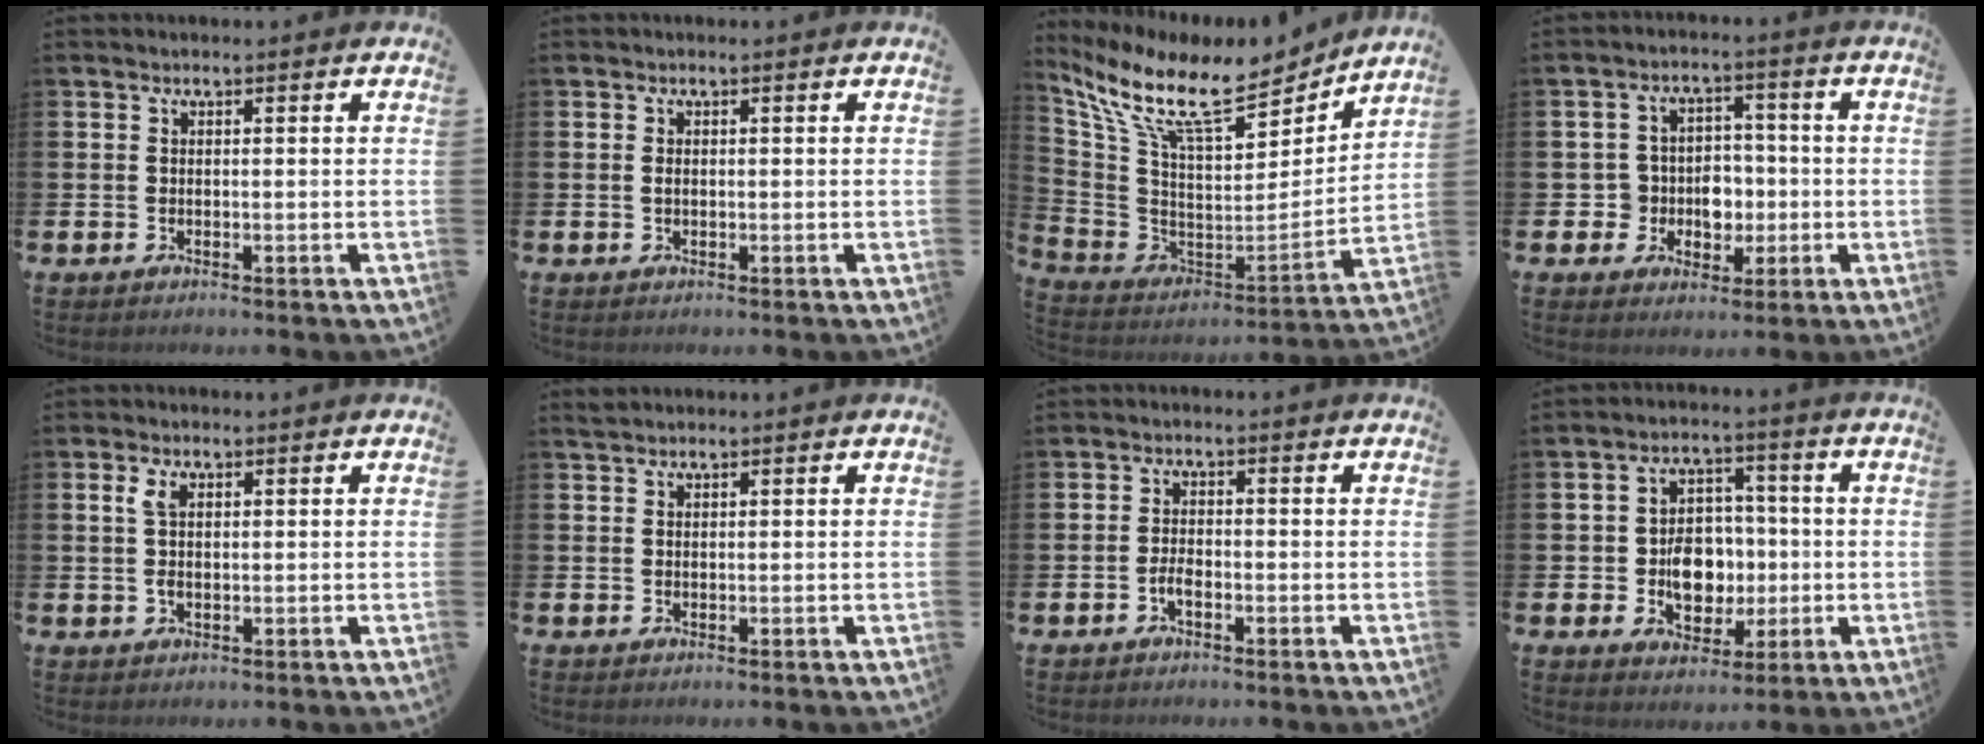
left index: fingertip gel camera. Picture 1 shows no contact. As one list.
[{"total": 0.6, "force": [0.1, 0.4, 0.4], "torque": [-0.004, 0.000, -0.001]}, {"total": 12.3, "force": [9.7, 3.9, 6.5], "torque": [-0.165, -0.061, 0.170]}, {"total": 5.1, "force": [-0.9, 4.9, 1.2], "torque": [-0.027, 0.005, -0.024]}, {"total": 2.7, "force": [1.1, 1.4, 2.0], "torque": [-0.042, 0.006, 0.016]}, {"total": 1.0, "force": [1.0, 0.3, 0.1], "torque": [0.005, -0.001, 0.017]}, {"total": 1.9, "force": [-1.0, 0.8, 1.4], "torque": [-0.026, 0.001, -0.020]}, {"total": 7.1, "force": [-1.0, 5.6, 4.2], "torque": [-0.063, 0.010, -0.023]}]